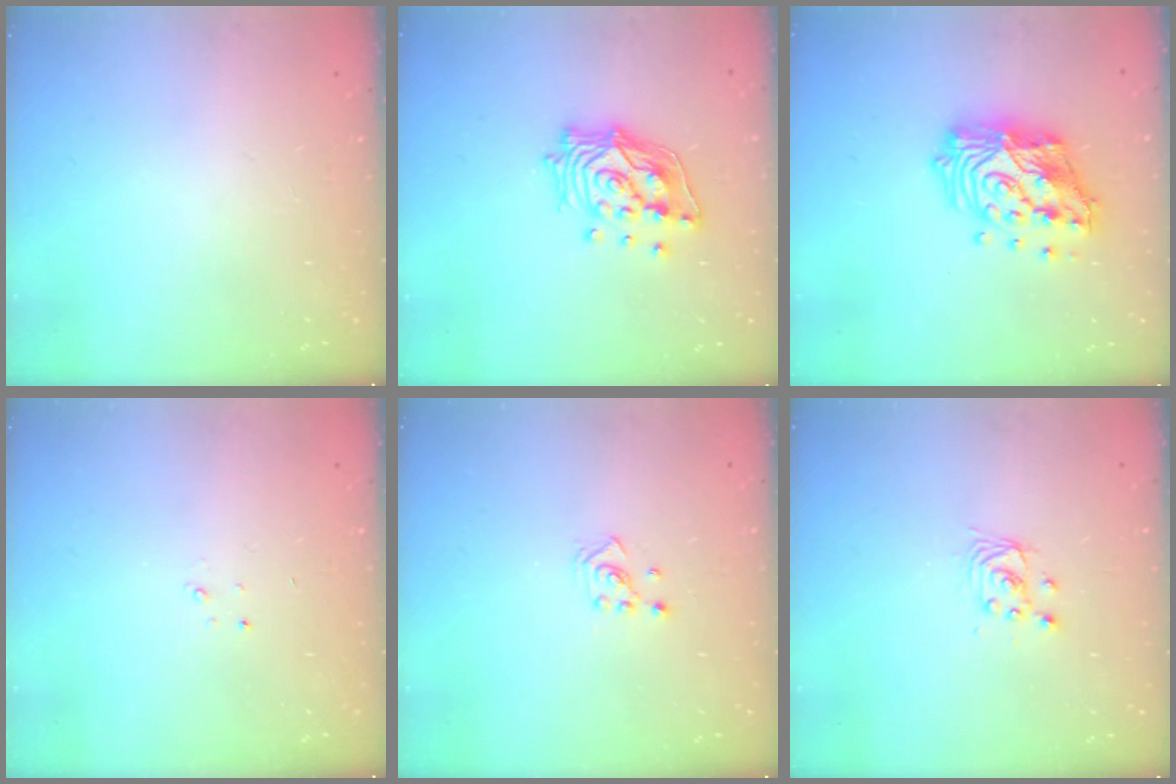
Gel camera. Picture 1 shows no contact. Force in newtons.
{"total": 14.1, "press": 14.0, "slide": 1.7}
{"total": 18.1, "press": 18.0, "slide": 1.5}
{"total": 1.5, "press": 1.5, "slide": 0.2}
{"total": 2.1, "press": 2.1, "slide": 0.3}
{"total": 2.9, "press": 2.9, "slide": 0.0}